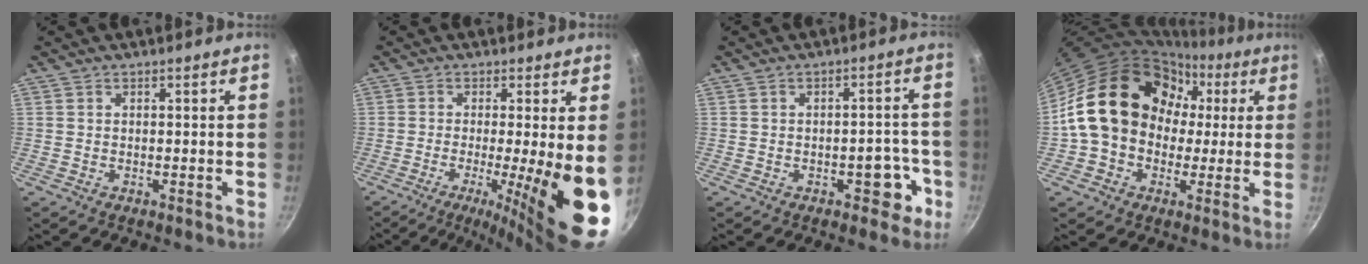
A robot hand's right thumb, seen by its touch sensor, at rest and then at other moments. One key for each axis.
{"total": 13.3, "fx": -2.9, "fy": 1.4, "fz": 12.9, "tx": -0.188, "ty": -0.014, "tz": -0.039}
{"total": 6.2, "fx": -2.6, "fy": 3.5, "fz": 4.4, "tx": -0.018, "ty": 0.026, "tz": -0.029}
{"total": 20.0, "fx": 1.7, "fy": 16.4, "fz": 11.3, "tx": -0.152, "ty": 0.052, "tz": 0.024}